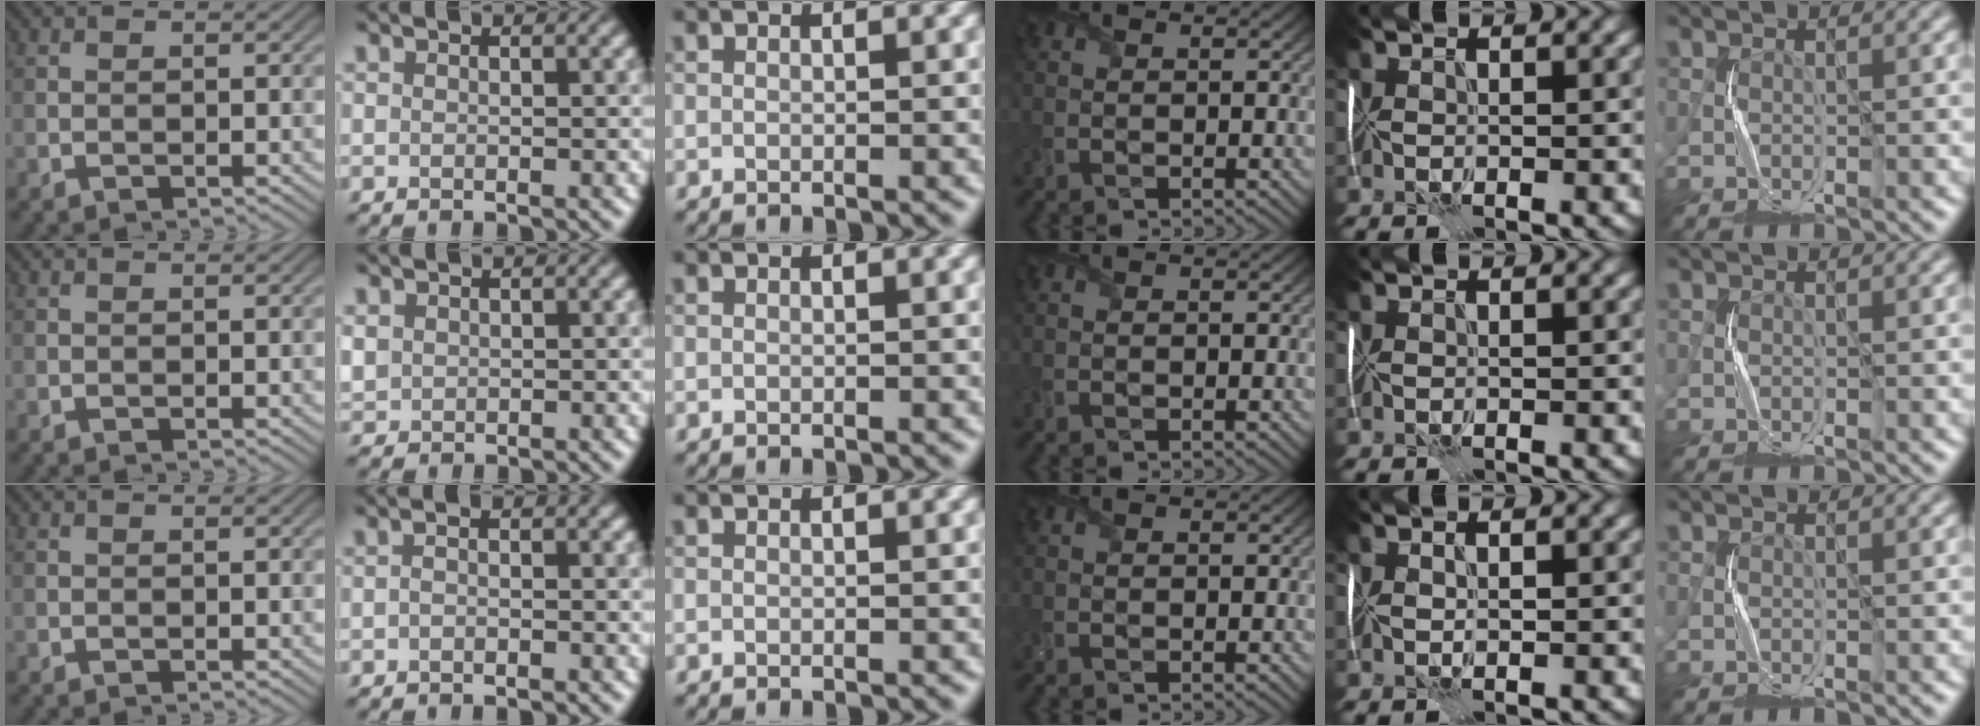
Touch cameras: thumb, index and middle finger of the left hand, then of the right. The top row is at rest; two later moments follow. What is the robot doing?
{"motion": "fold", "object": "plastic wrap"}